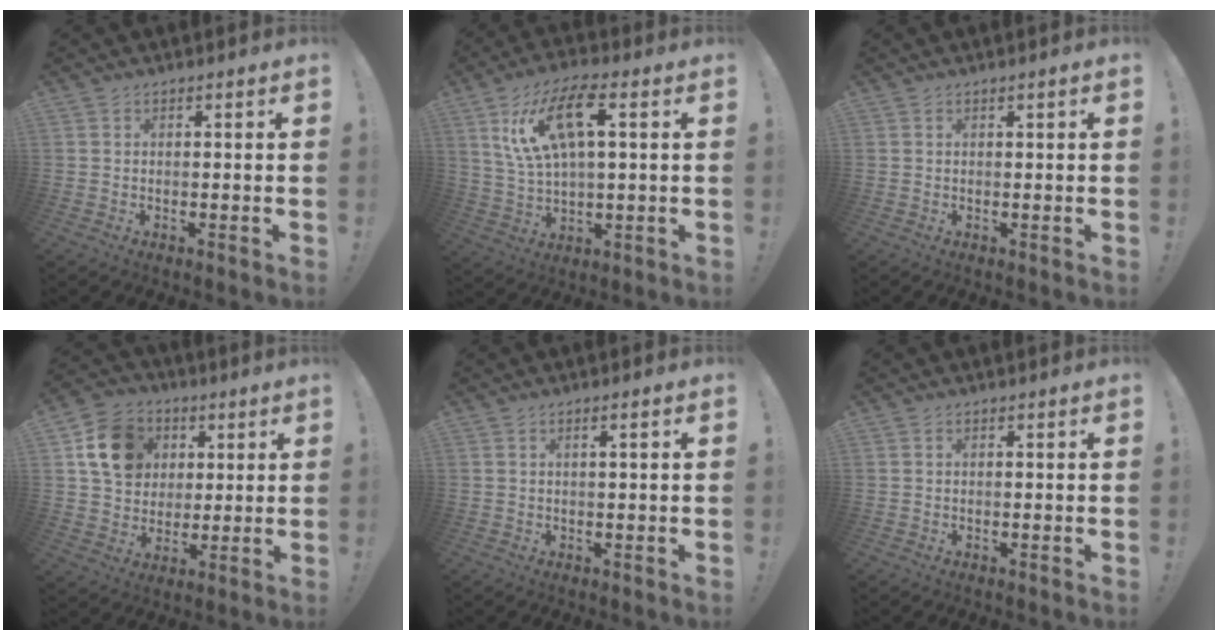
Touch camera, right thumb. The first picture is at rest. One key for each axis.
{"total": 14.8, "fx": 5.5, "fy": 5.7, "fz": 12.5, "tx": -0.233, "ty": -0.003, "tz": 0.093}
{"total": 0.9, "fx": 0.4, "fy": -0.1, "fz": 0.8, "tx": -0.007, "ty": -0.002, "tz": 0.003}
{"total": 14.8, "fx": 4.8, "fy": 12.2, "fz": 6.8, "tx": -0.088, "ty": -0.008, "tz": 0.100}
{"total": 1.8, "fx": 0.4, "fy": -0.3, "fz": 1.8, "tx": -0.032, "ty": -0.002, "tz": 0.005}
{"total": 0.0}